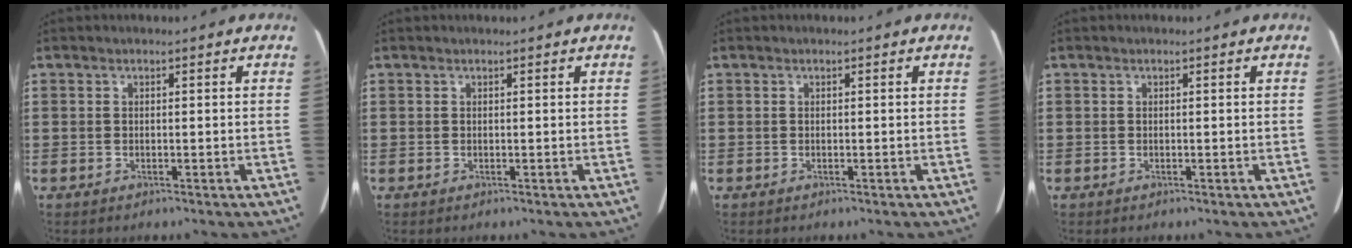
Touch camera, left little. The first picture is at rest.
{"total": 0.0}
{"total": 0.0}
{"total": 0.0}